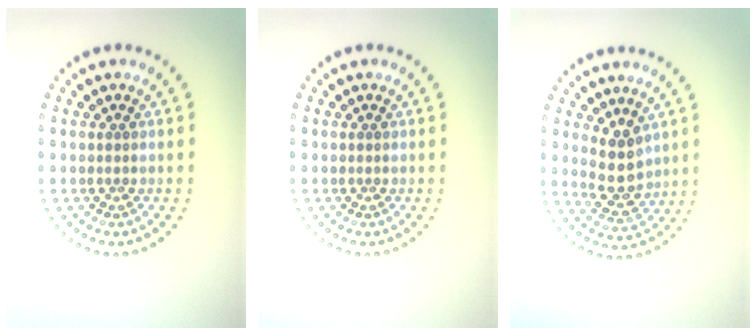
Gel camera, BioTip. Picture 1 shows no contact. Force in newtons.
{"total": 0.0}
{"total": 3.4, "press": 3.1, "slide": 1.2}